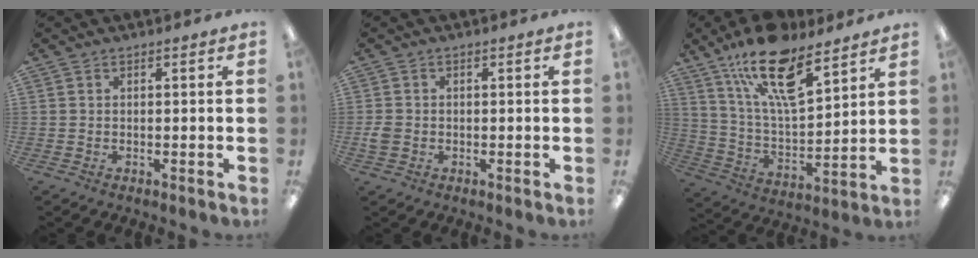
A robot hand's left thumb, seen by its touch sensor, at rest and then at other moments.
{"total": 2.5, "force": [-0.5, 2.0, 1.4], "torque": [-0.023, 0.006, -0.010]}
{"total": 19.6, "force": [12.9, 7.6, 12.6], "torque": [-0.219, -0.065, 0.223]}